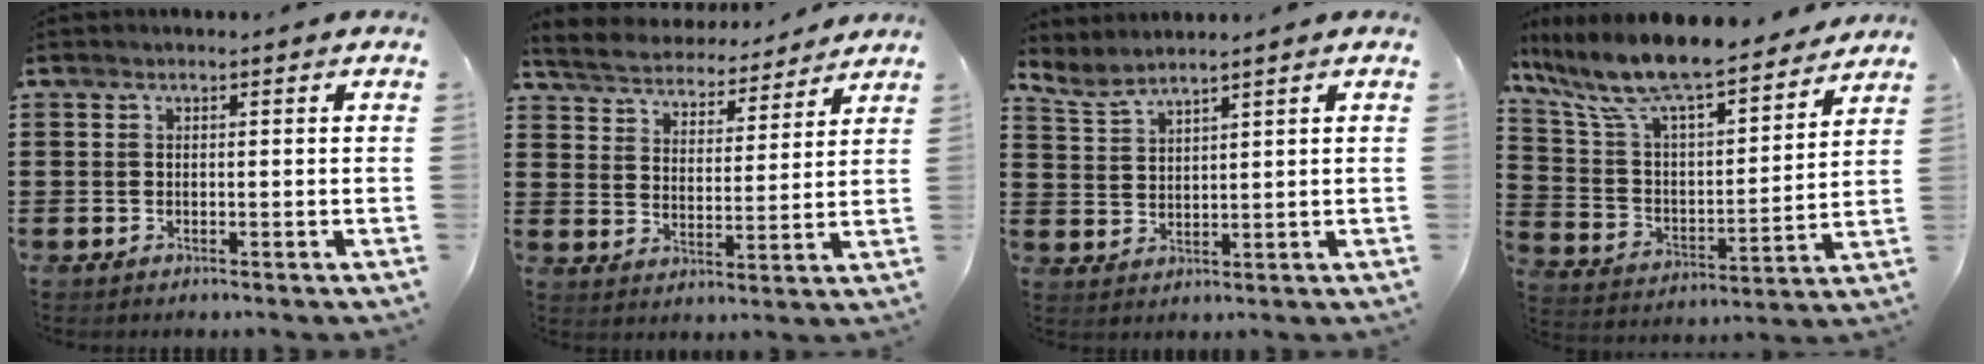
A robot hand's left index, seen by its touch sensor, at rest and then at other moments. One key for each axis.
{"total": 4.7, "fx": 4.7, "fy": 0.1, "fz": 0.1, "tx": -0.030, "ty": -0.036, "tz": 0.077}
{"total": 3.5, "fx": 3.2, "fy": 0.4, "fz": 1.3, "tx": -0.036, "ty": -0.010, "tz": 0.059}
{"total": 10.2, "fx": 9.1, "fy": 0.8, "fz": 4.5, "tx": -0.127, "ty": -0.067, "tz": 0.154}